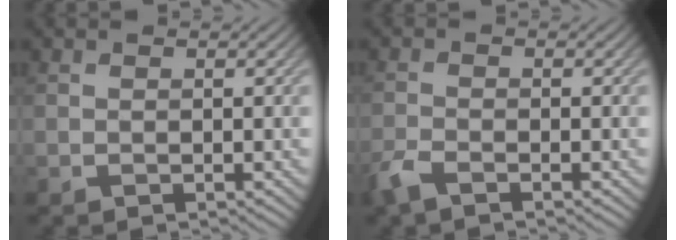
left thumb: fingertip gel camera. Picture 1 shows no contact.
{"total": 2.7, "force": [-2.0, 0.6, 1.7], "torque": [-0.044, -0.008, -0.050]}